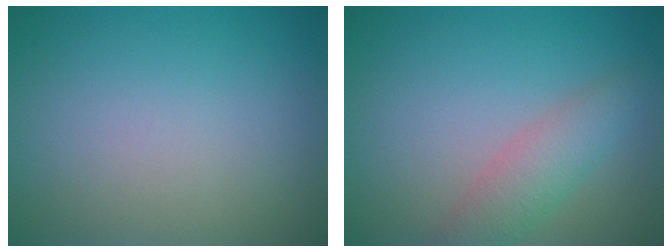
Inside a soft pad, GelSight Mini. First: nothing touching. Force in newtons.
{"total": 3.2, "press": 3.2, "slide": 0.2}